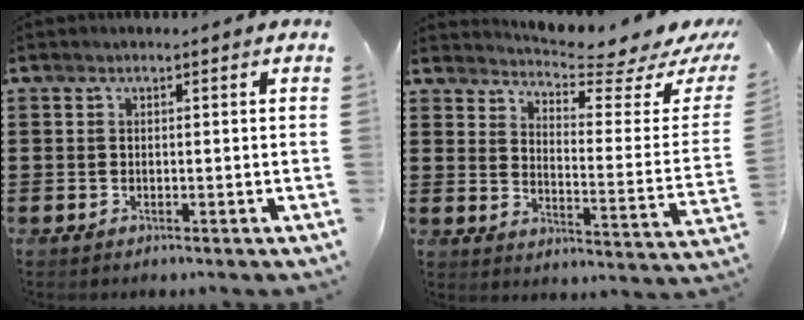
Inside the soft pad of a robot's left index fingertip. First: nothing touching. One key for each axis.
{"total": 4.6, "fx": 4.0, "fy": -0.2, "fz": 2.3, "tx": -0.045, "ty": -0.049, "tz": 0.059}